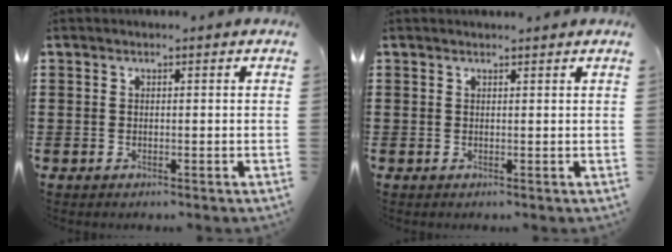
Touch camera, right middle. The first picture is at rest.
{"total": 0.6, "force": [0.6, 0.0, 0.1], "torque": [0.005, -0.004, 0.009]}